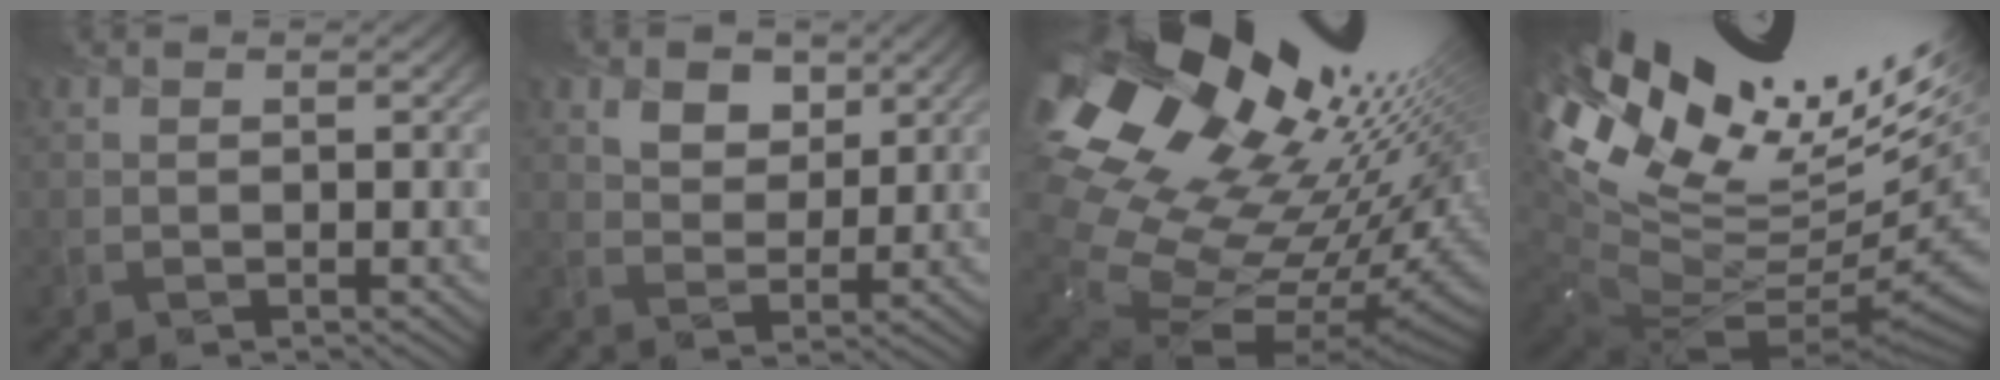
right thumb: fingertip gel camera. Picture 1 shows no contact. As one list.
[{"total": 4.3, "force": [2.3, 3.0, 2.1], "torque": [-0.040, -0.015, 0.046]}, {"total": 20.7, "force": [8.2, 13.1, 13.9], "torque": [-0.302, 0.012, 0.165]}, {"total": 17.7, "force": [6.9, 8.5, 13.9], "torque": [-0.219, 0.000, 0.173]}]